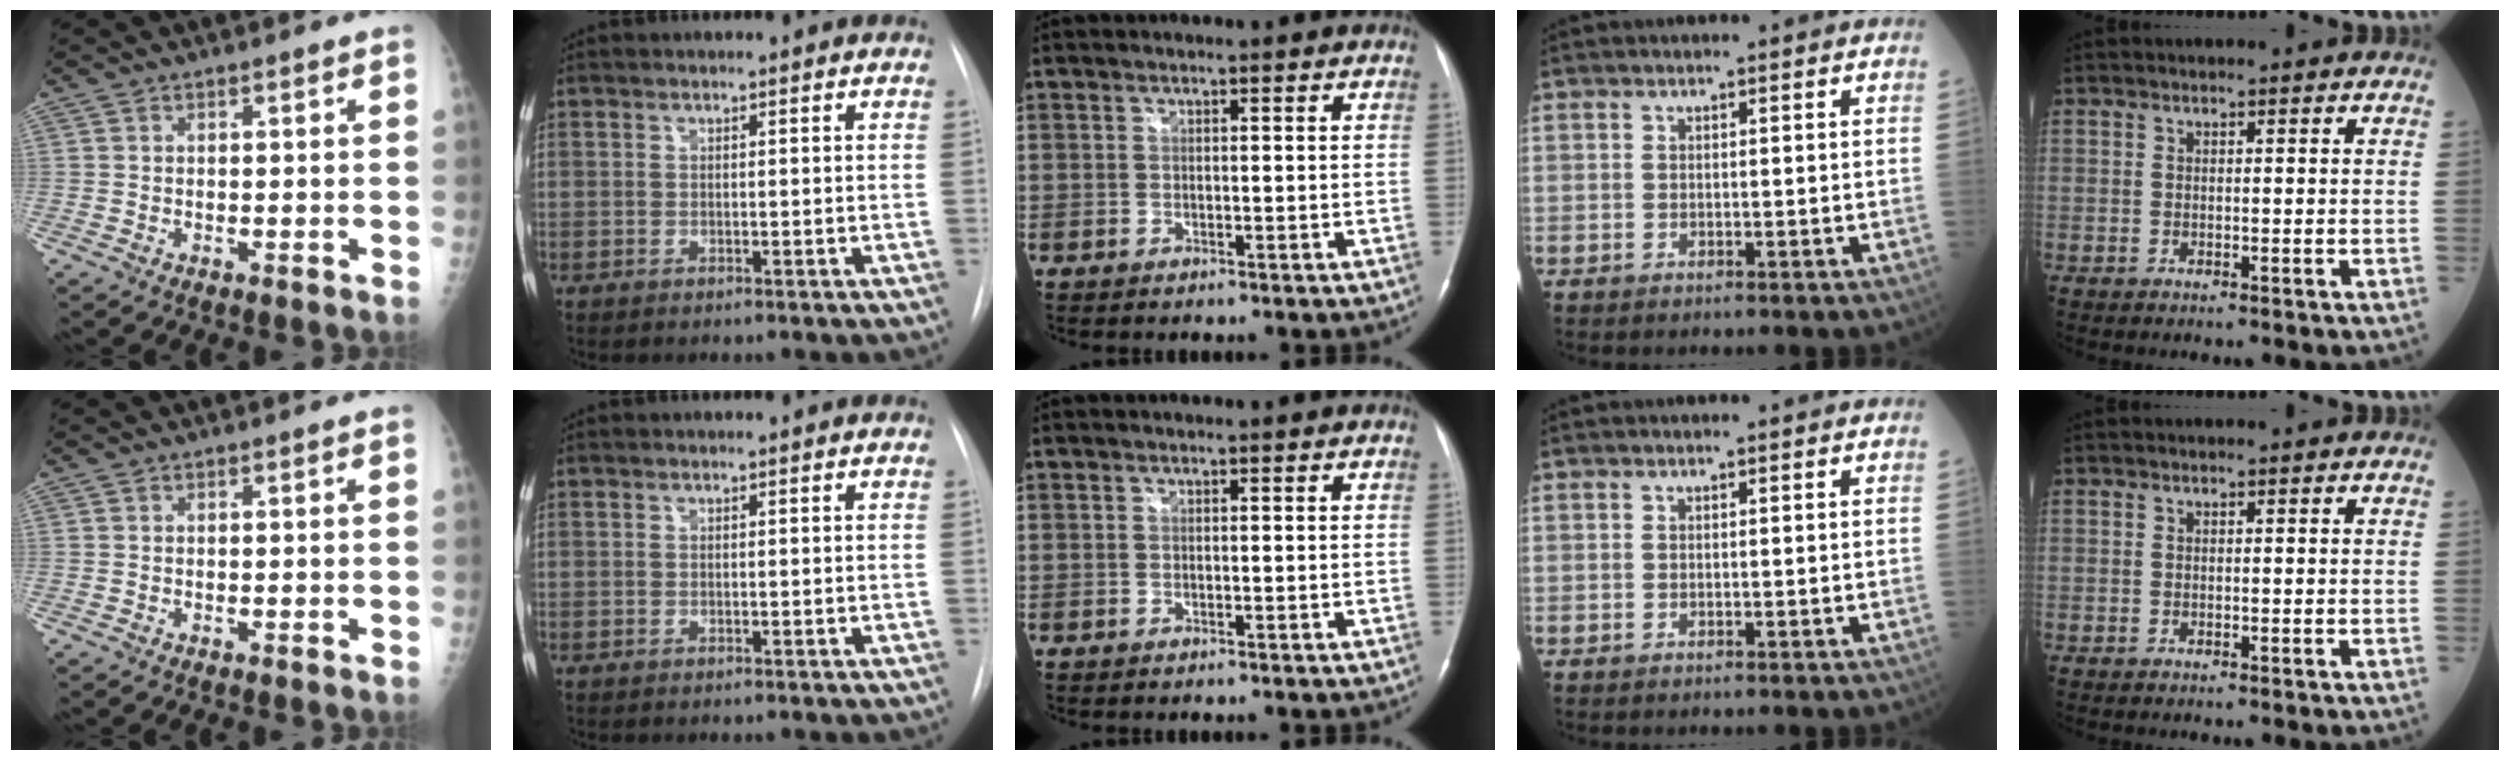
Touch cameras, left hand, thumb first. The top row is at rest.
{}